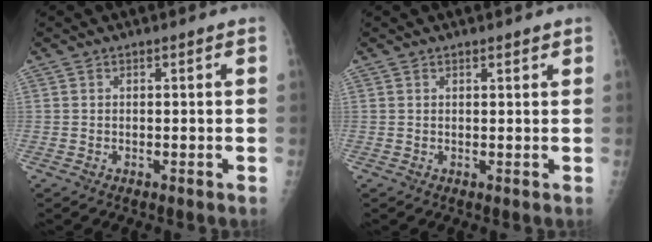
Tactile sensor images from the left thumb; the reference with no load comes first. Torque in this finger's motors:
{"motor_torque": [-0.38, -0.24, -0.49, -0.05, -0.04]}